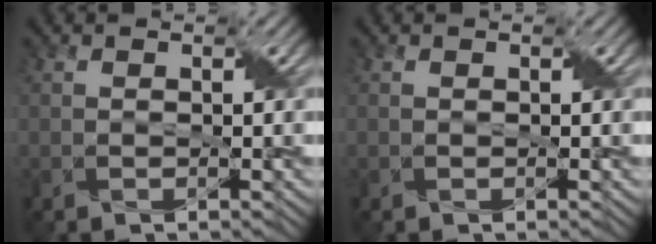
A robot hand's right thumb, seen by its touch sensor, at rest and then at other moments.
{"total": 0.0}